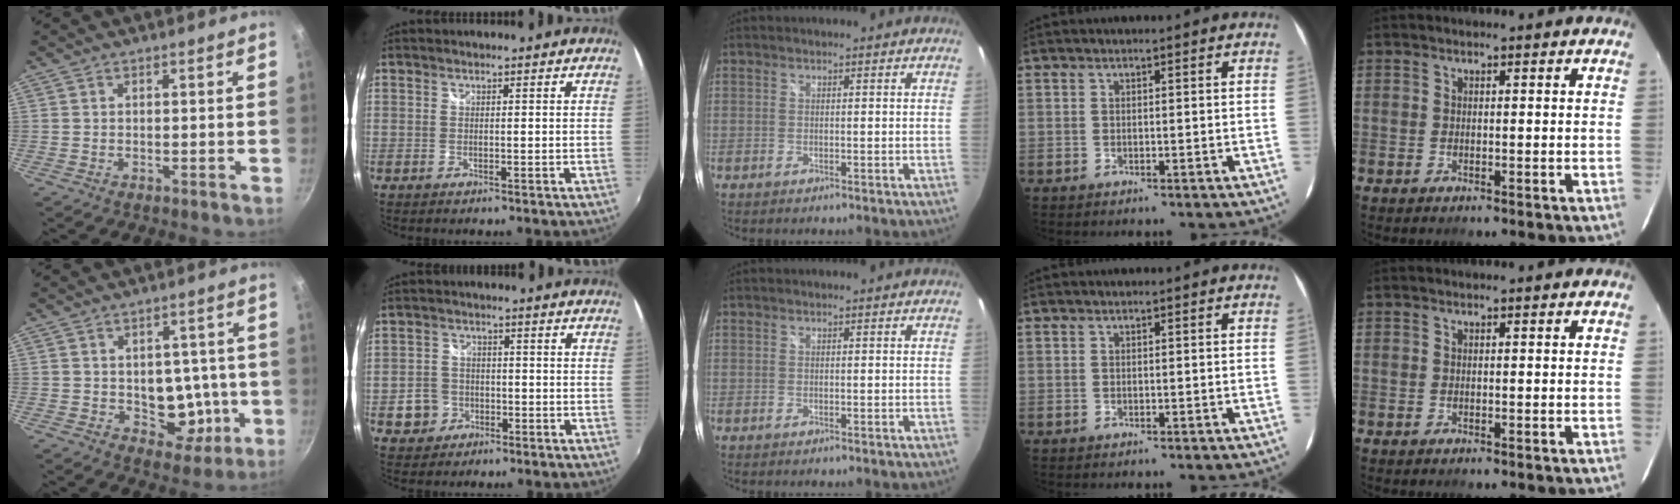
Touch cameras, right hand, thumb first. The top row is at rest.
{"thumb": {"total": 10.0, "force": [-1.3, 7.5, 6.6], "torque": [-0.040, 0.007, -0.006]}, "index": {"total": 5.4, "force": [-2.1, 4.9, 1.1], "torque": [-0.032, 0.016, -0.028]}}